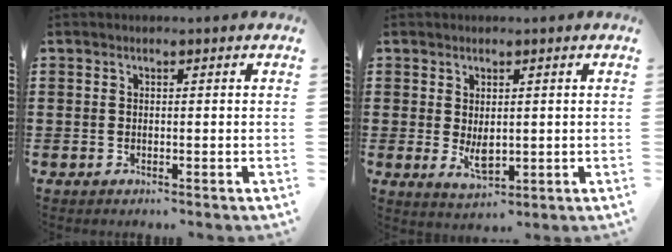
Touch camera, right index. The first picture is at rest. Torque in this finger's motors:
{"motor_torque": [-0.42, 1.28, 0.13, 0.09]}